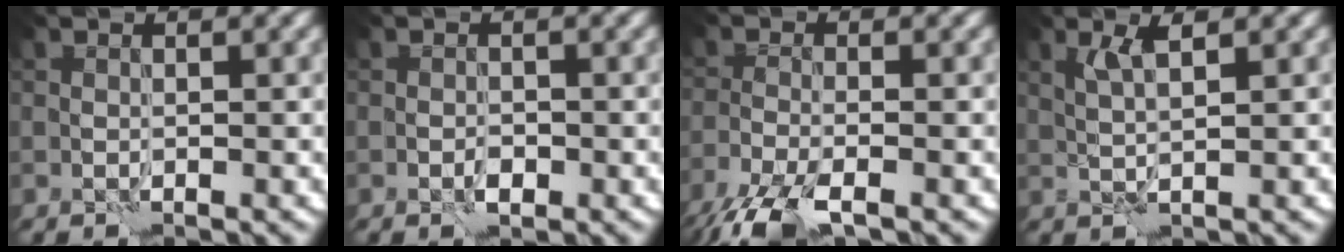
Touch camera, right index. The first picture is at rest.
{"total": 1.0, "force": [-0.4, 0.6, 0.7], "torque": [-0.011, 0.000, -0.009]}
{"total": 5.1, "force": [-3.7, 1.5, 3.3], "torque": [-0.069, -0.019, -0.078]}
{"total": 2.0, "force": [1.2, 0.2, 1.6], "torque": [-0.036, 0.000, 0.022]}